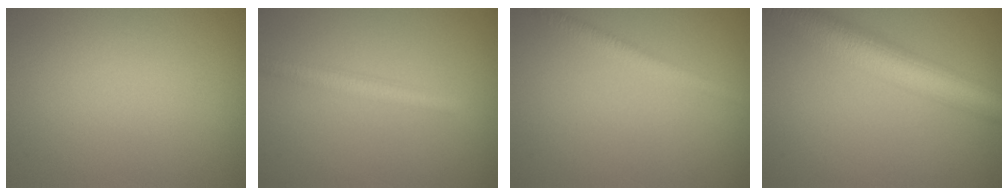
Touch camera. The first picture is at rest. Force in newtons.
{"total": 2.3, "press": 2.2, "slide": 0.2}
{"total": 1.8, "press": 1.8, "slide": 0.1}
{"total": 7.8, "press": 7.8, "slide": 0.3}